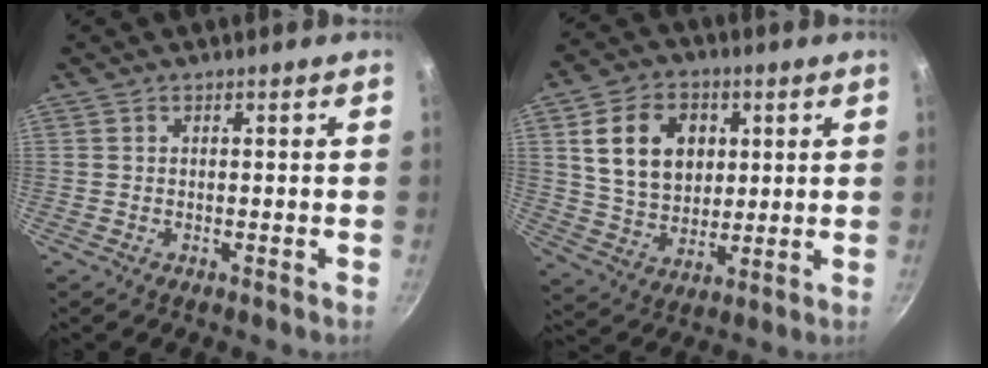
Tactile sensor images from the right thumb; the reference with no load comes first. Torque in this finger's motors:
{"motor_torque": [-1.30, 1.77, 0.97, 0.74, 0.08]}